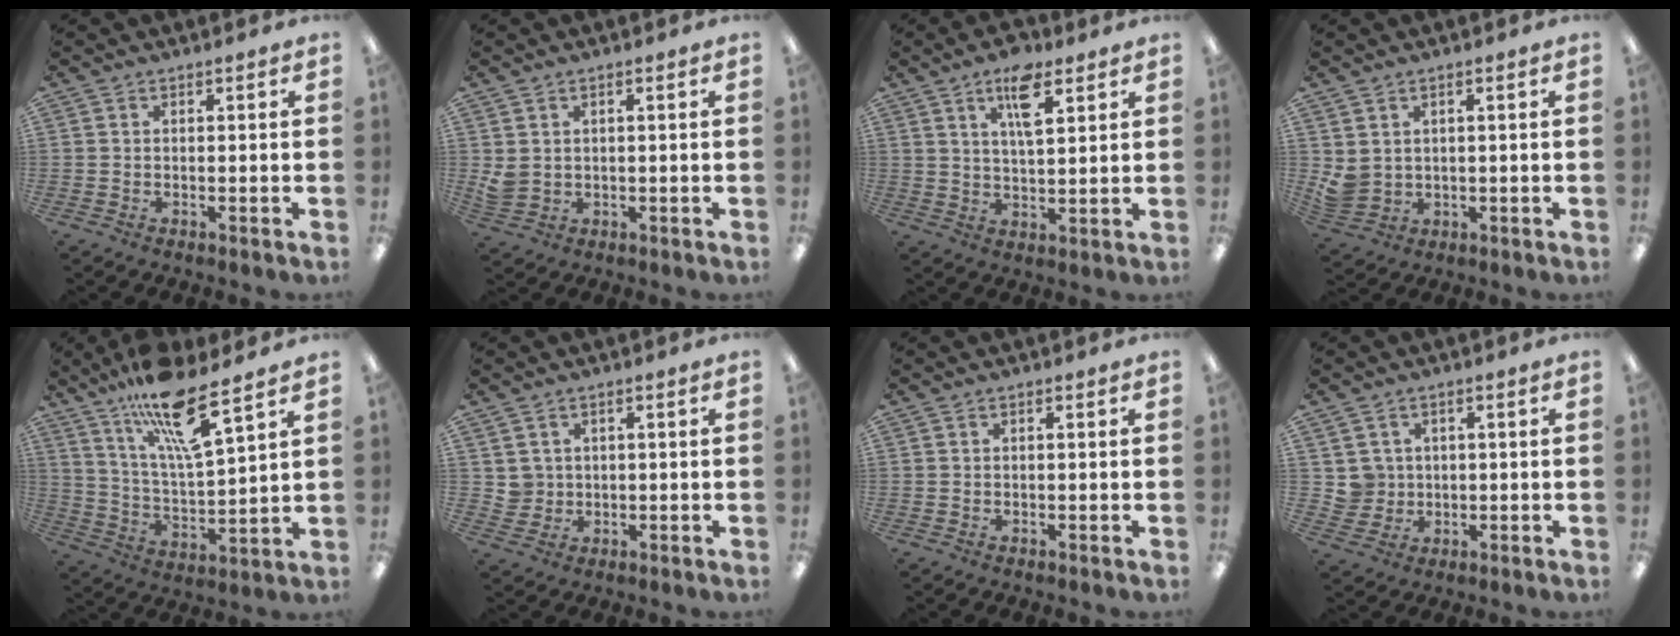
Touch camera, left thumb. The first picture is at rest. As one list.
[{"total": 3.0, "force": [0.8, 2.5, 1.4], "torque": [-0.019, -0.004, 0.017]}, {"total": 9.1, "force": [5.0, 3.5, 6.6], "torque": [-0.102, -0.015, 0.081]}, {"total": 3.9, "force": [1.4, 3.4, 1.3], "torque": [-0.028, -0.012, 0.028]}, {"total": 15.6, "force": [11.3, 2.8, 10.4], "torque": [-0.188, -0.060, 0.185]}, {"total": 3.3, "force": [1.3, 3.0, -0.3], "torque": [0.002, -0.002, 0.023]}, {"total": 0.0}, {"total": 4.3, "force": [1.1, 4.2, -0.1], "torque": [-0.005, 0.005, 0.023]}]